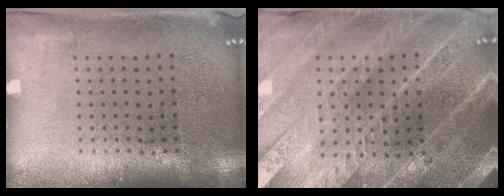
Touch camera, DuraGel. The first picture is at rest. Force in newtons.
{"total": 4.4, "press": 3.9, "slide": 2.0}